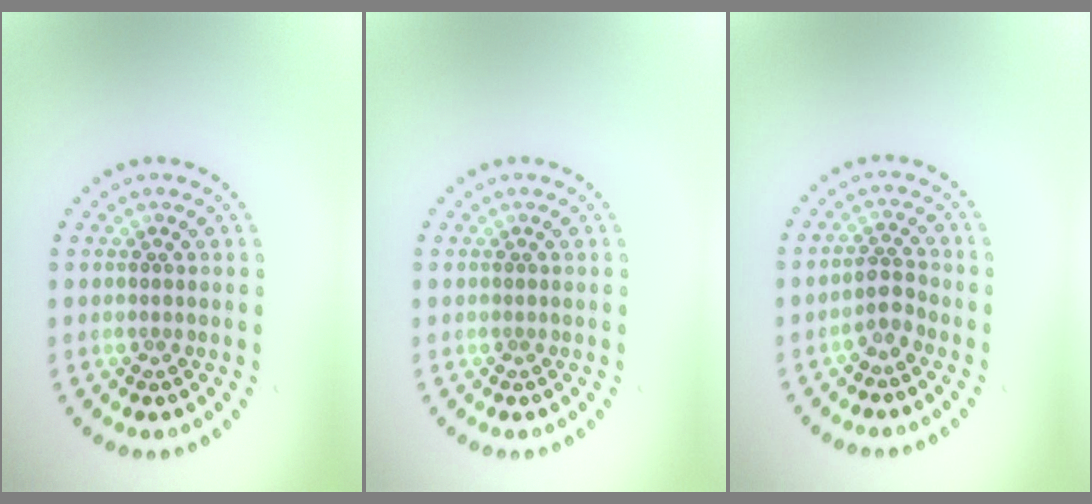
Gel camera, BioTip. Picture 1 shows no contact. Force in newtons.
{"total": 0.0}
{"total": 1.8, "press": 1.5, "slide": 1.0}